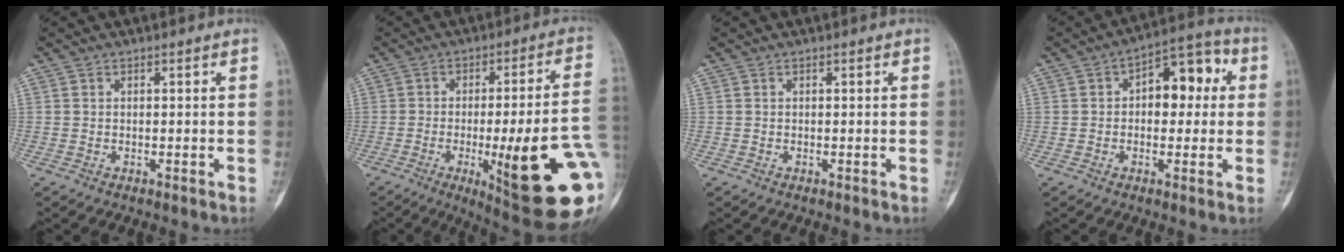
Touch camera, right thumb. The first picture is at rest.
{"total": 24.3, "force": [-5.1, 5.1, 23.2], "torque": [-0.271, 0.000, -0.054]}
{"total": 0.0}
{"total": 10.8, "force": [1.6, 6.4, 8.5], "torque": [-0.078, 0.031, 0.014]}